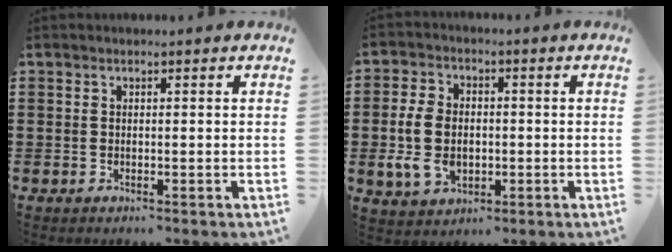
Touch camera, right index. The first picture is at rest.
{"total": 7.4, "force": [-0.9, 5.4, 5.0], "torque": [-0.131, 0.003, -0.023]}